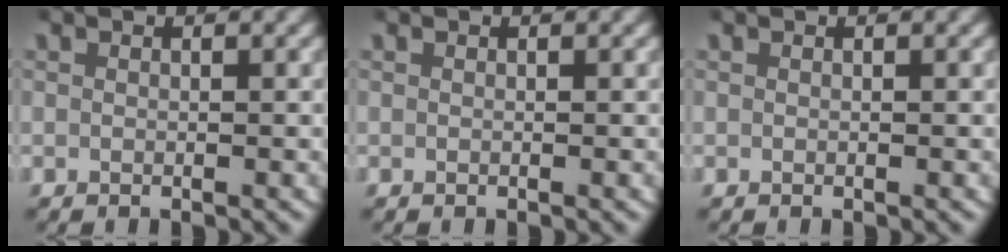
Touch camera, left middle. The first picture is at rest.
{"total": 0.0}
{"total": 0.0}